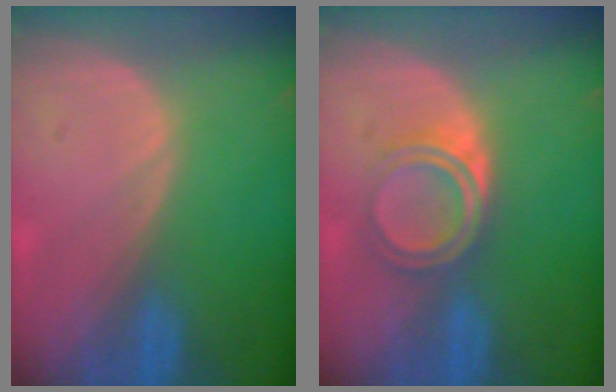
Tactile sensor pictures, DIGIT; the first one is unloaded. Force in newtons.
{"total": 5.1, "press": 4.3, "slide": 2.7}